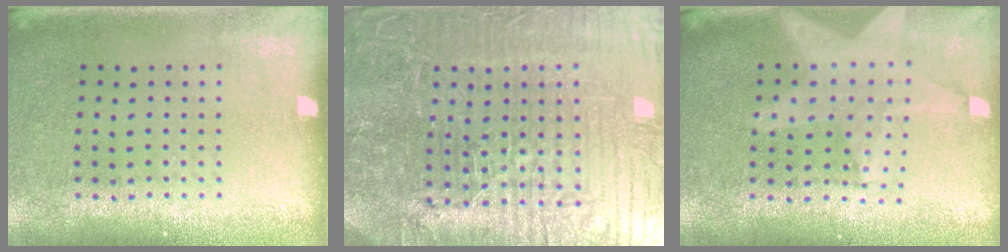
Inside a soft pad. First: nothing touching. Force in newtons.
{"total": 7.9, "press": 6.9, "slide": 3.7}
{"total": 2.3, "press": 1.9, "slide": 1.3}